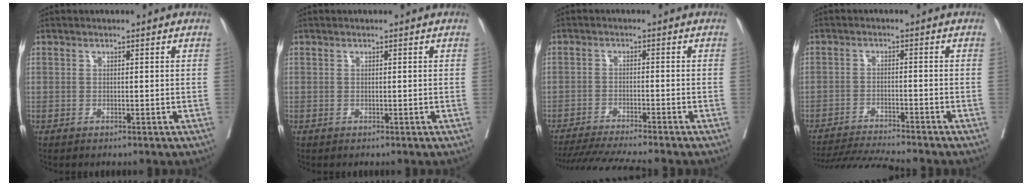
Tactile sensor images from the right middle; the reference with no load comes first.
{"total": 0.0}
{"total": 10.4, "force": [-9.4, -0.9, 4.3], "torque": [-0.056, -0.017, -0.154]}
{"total": 8.8, "force": [-8.4, -1.2, 2.4], "torque": [-0.033, -0.011, -0.142]}